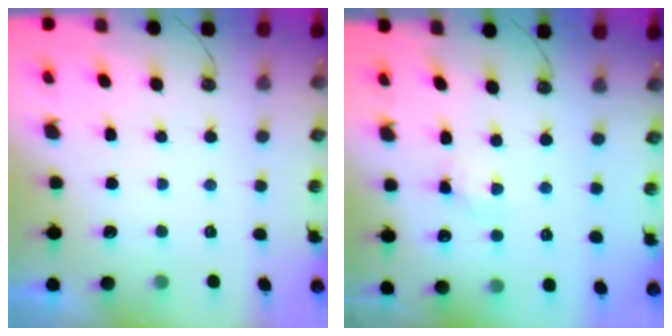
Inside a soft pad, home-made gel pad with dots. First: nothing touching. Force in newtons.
{"total": 4.9, "press": 4.8, "slide": 0.7}